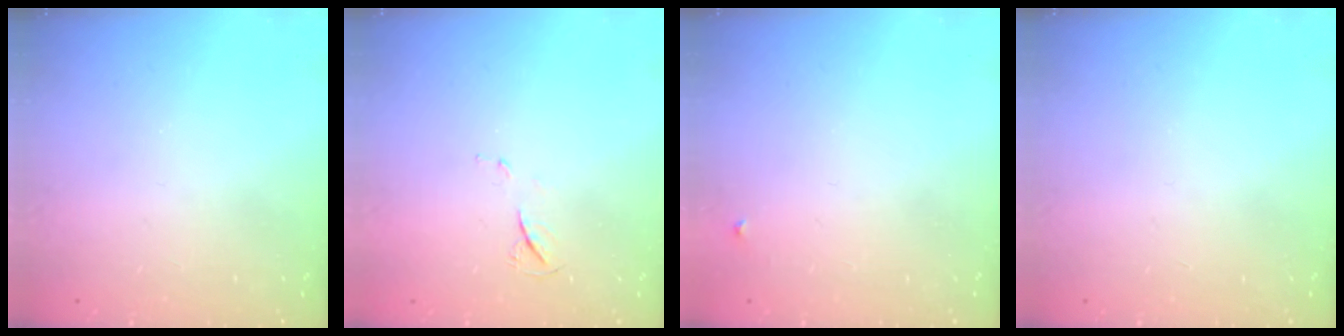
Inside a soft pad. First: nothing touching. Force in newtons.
{"total": 4.5, "press": 4.5, "slide": 0.6}
{"total": 3.0, "press": 3.0, "slide": 0.4}
{"total": 0.0}